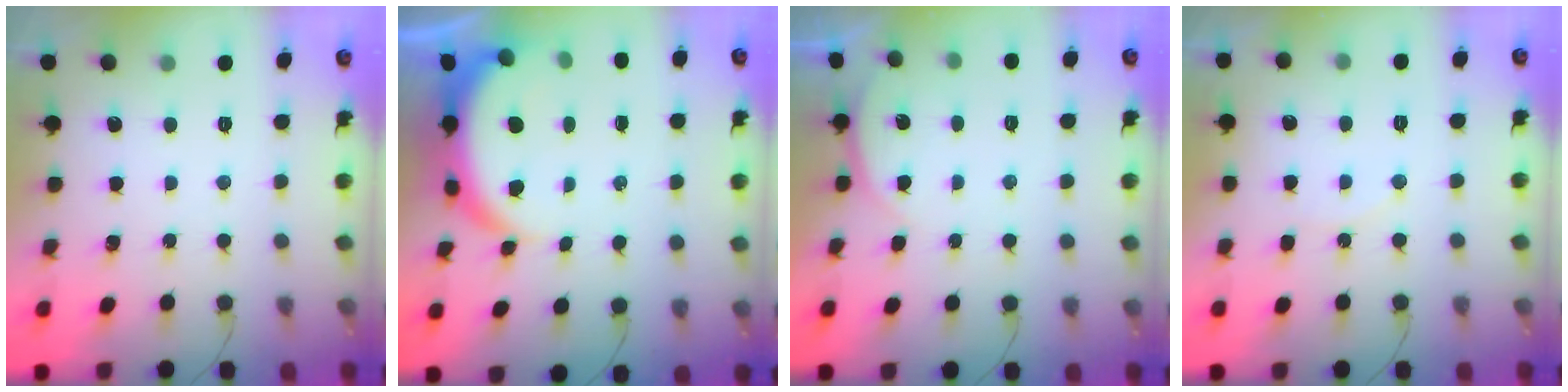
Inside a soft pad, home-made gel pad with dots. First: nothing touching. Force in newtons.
{"total": 6.1, "press": 6.1, "slide": 0.7}
{"total": 2.7, "press": 2.3, "slide": 1.4}
{"total": 5.1, "press": 4.7, "slide": 2.2}